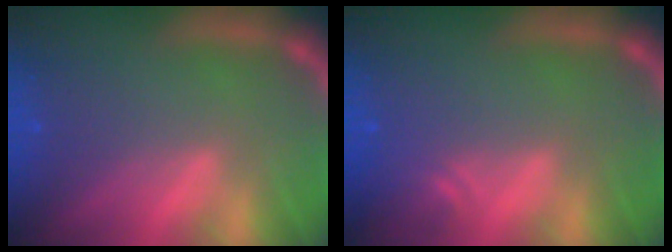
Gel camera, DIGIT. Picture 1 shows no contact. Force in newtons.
{"total": 1.9}